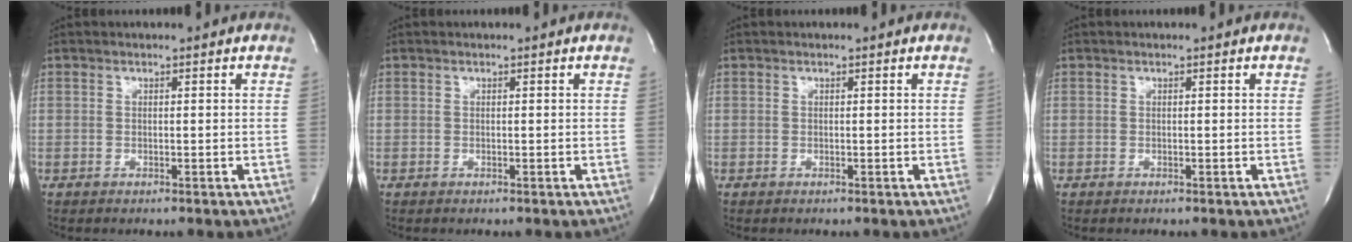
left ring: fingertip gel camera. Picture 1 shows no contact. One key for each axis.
{"total": 0.0}
{"total": 0.0}
{"total": 0.0}